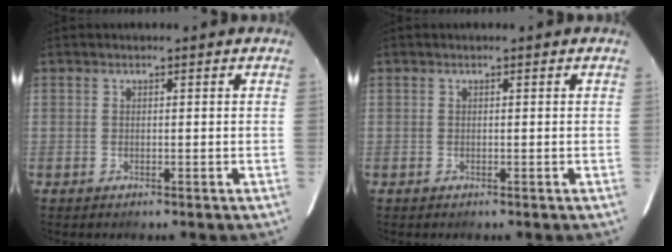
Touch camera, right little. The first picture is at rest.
{"total": 0.0}